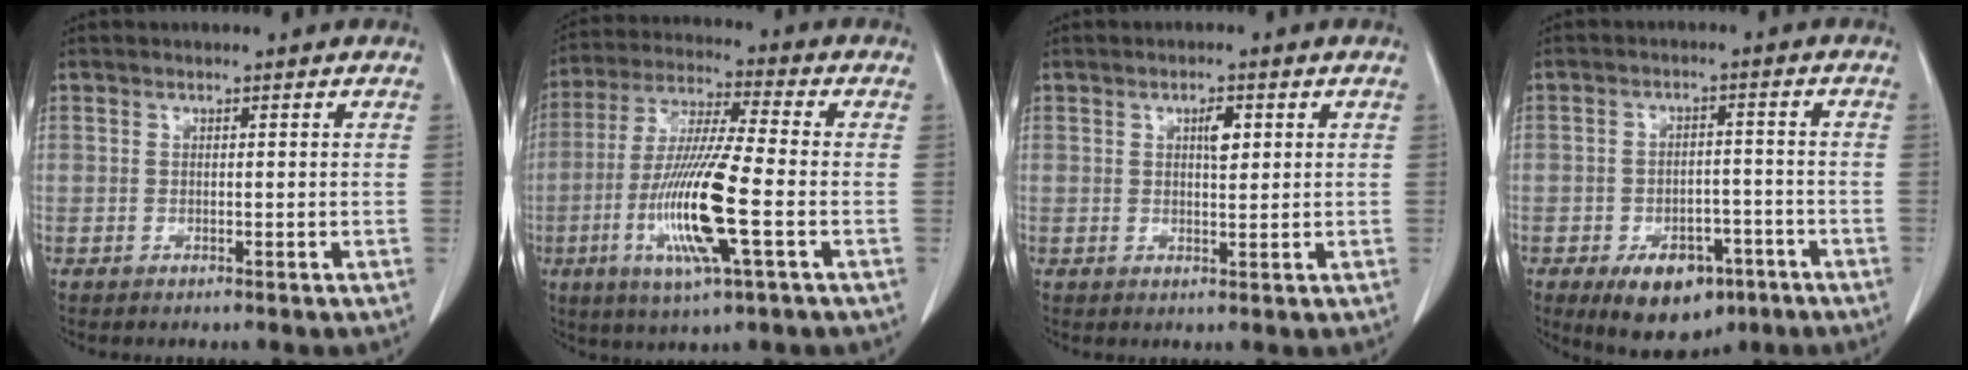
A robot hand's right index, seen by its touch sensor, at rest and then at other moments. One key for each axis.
{"total": 14.7, "fx": -3.8, "fy": 0.7, "fz": 14.1, "tx": -0.290, "ty": -0.016, "tz": -0.074}
{"total": 2.6, "fx": 0.9, "fy": 0.9, "fz": 2.2, "tx": -0.037, "ty": 0.000, "tz": 0.015}
{"total": 9.7, "fx": -5.5, "fy": 5.7, "fz": 5.5, "tx": -0.079, "ty": 0.003, "tz": -0.076}